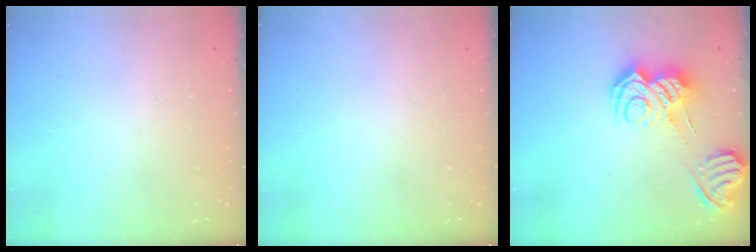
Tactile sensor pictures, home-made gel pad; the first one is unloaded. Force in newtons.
{"total": 0.0}
{"total": 13.6, "press": 13.6, "slide": 1.5}